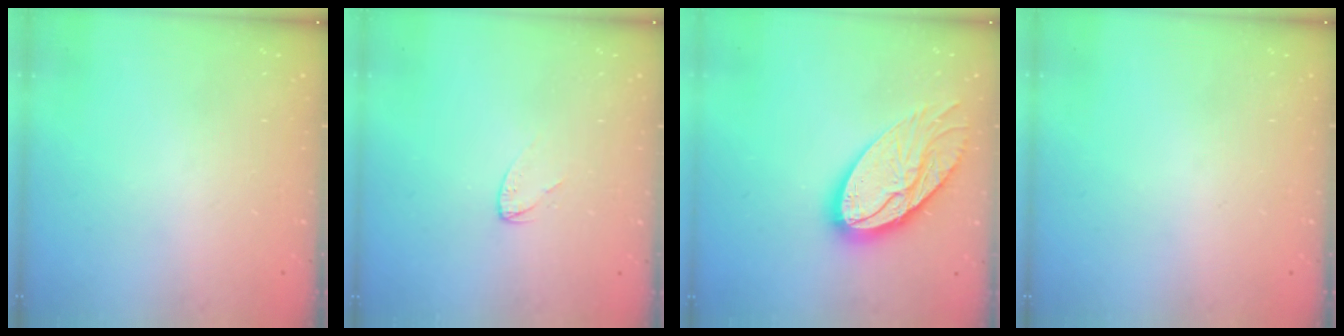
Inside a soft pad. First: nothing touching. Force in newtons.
{"total": 2.5, "press": 2.5, "slide": 0.2}
{"total": 19.2, "press": 19.1, "slide": 1.5}
{"total": 0.0}